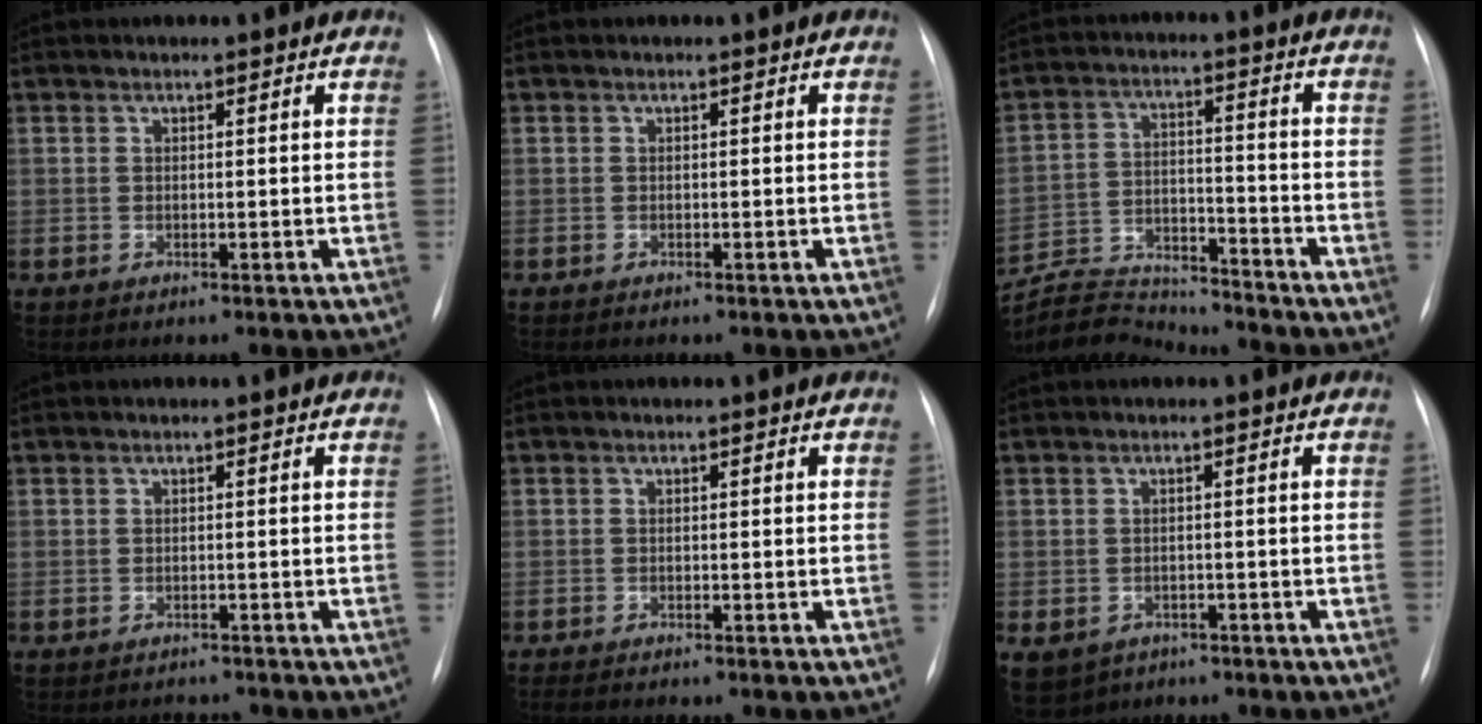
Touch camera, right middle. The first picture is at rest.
{"total": 0.8, "force": [-0.6, 0.2, 0.3], "torque": [-0.007, -0.002, -0.009]}
{"total": 12.2, "force": [-12.1, 1.1, 1.0], "torque": [-0.021, 0.020, -0.203]}
{"total": 1.6, "force": [-1.5, 0.5, -0.3], "torque": [0.004, -0.003, -0.018]}
{"total": 3.2, "force": [-2.7, 0.7, 1.6], "torque": [-0.025, -0.007, -0.033]}
{"total": 9.9, "force": [-5.3, 7.8, 3.2], "torque": [-0.096, -0.003, -0.064]}